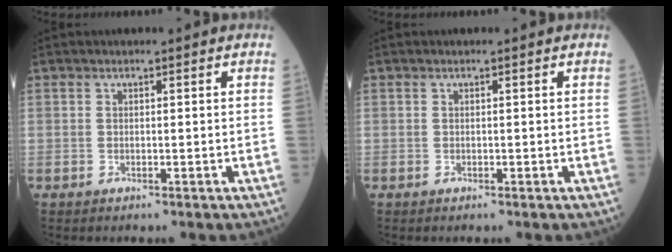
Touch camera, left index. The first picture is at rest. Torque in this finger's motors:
{"motor_torque": [0.18, 0.02, 0.03, 0.00]}